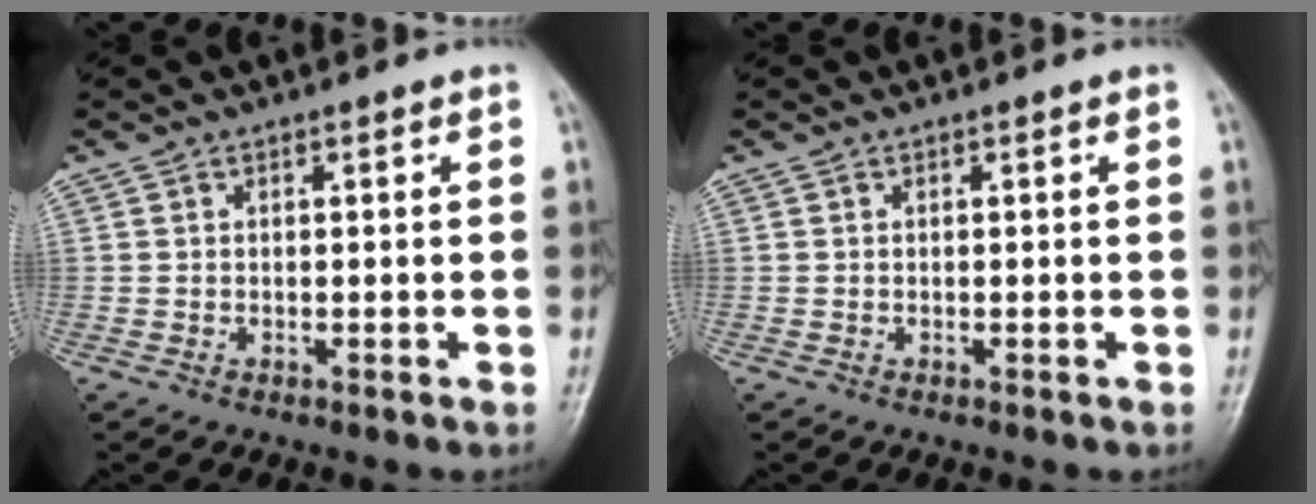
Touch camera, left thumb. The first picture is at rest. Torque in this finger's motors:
{"motor_torque": [-0.12, -0.12, 0.06, 0.06, 0.00]}